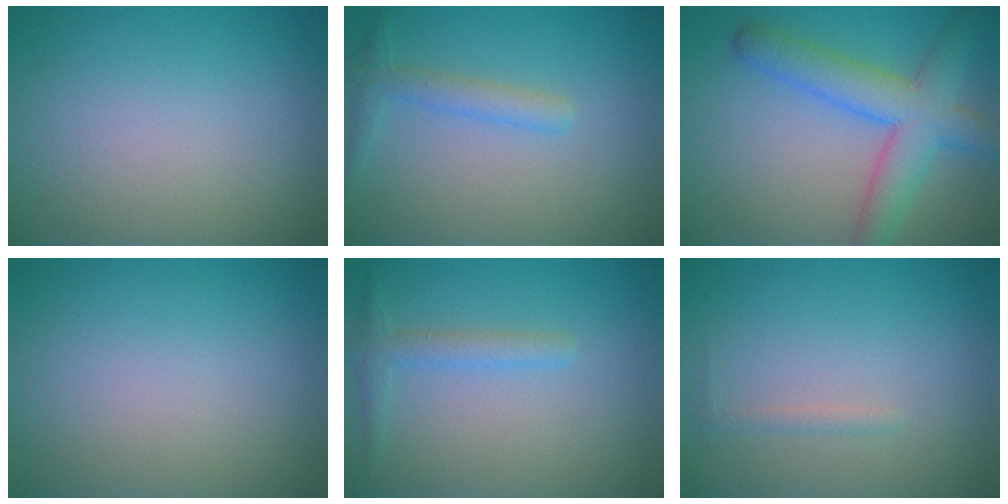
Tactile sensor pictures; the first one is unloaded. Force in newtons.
{"total": 2.2, "press": 2.2, "slide": 0.1}
{"total": 6.6, "press": 6.6, "slide": 0.2}
{"total": 0.0}
{"total": 1.4, "press": 1.4, "slide": 0.1}
{"total": 0.7, "press": 0.7, "slide": 0.0}